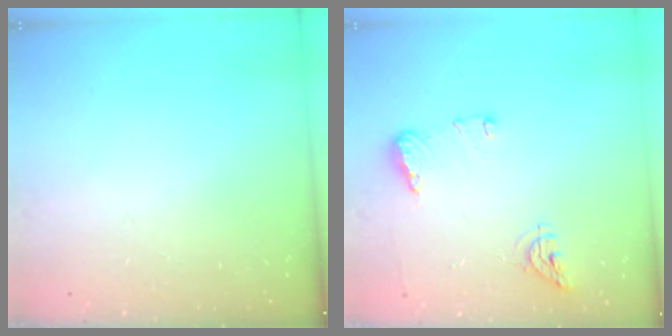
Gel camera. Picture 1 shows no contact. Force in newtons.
{"total": 8.6, "press": 8.4, "slide": 1.4}